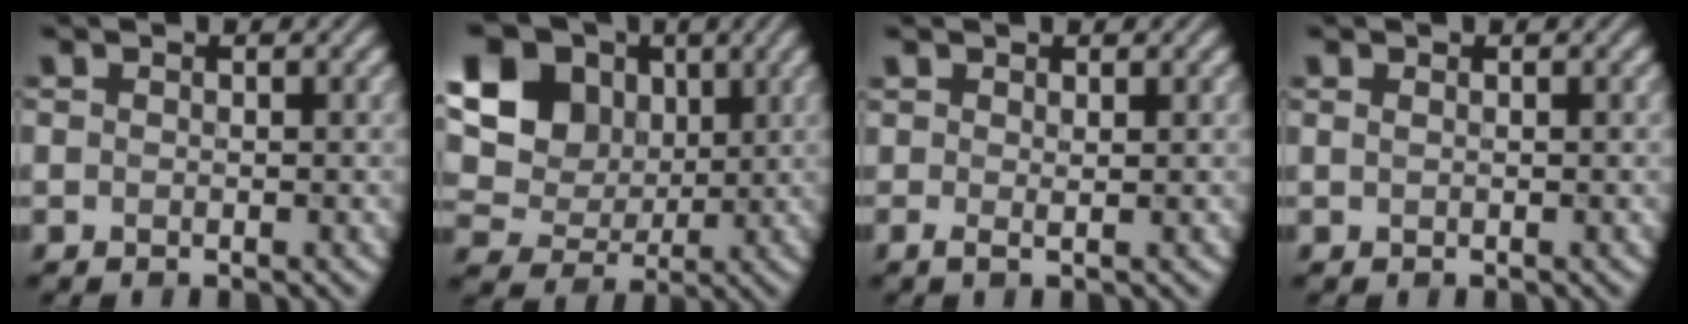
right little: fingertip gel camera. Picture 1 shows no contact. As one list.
[{"total": 13.0, "force": [4.5, 10.3, 6.6], "torque": [-0.152, 0.032, 0.084]}, {"total": 0.9, "force": [0.2, 0.1, 0.8], "torque": [-0.011, -0.002, 0.005]}, {"total": 0.9, "force": [0.4, 0.5, 0.6], "torque": [0.004, -0.004, -0.001]}]